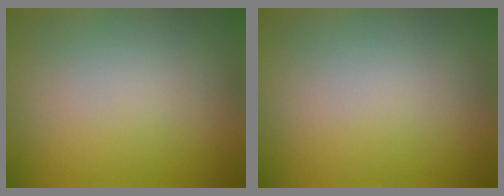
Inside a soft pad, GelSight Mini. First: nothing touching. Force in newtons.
{"total": 0.0}